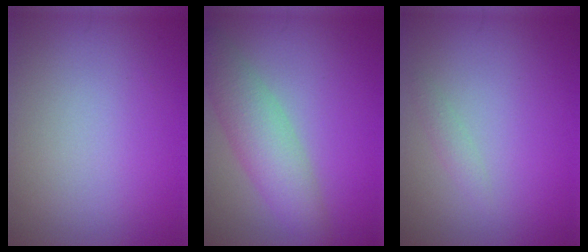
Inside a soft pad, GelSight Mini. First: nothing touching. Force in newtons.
{"total": 4.7, "press": 4.7, "slide": 0.2}
{"total": 1.0, "press": 0.9, "slide": 0.1}